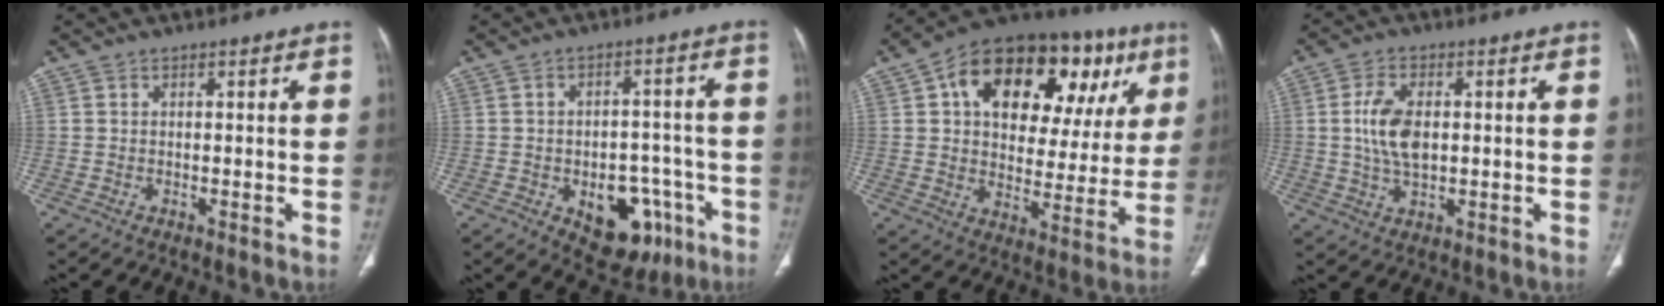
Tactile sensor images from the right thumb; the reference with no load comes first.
{"total": 13.6, "force": [-5.6, 8.6, 8.9], "torque": [-0.076, 0.039, -0.063]}
{"total": 27.6, "force": [10.9, 15.6, 20.0], "torque": [-0.251, 0.030, 0.167]}
{"total": 8.2, "force": [0.8, 4.6, 6.8], "torque": [-0.132, -0.002, 0.017]}